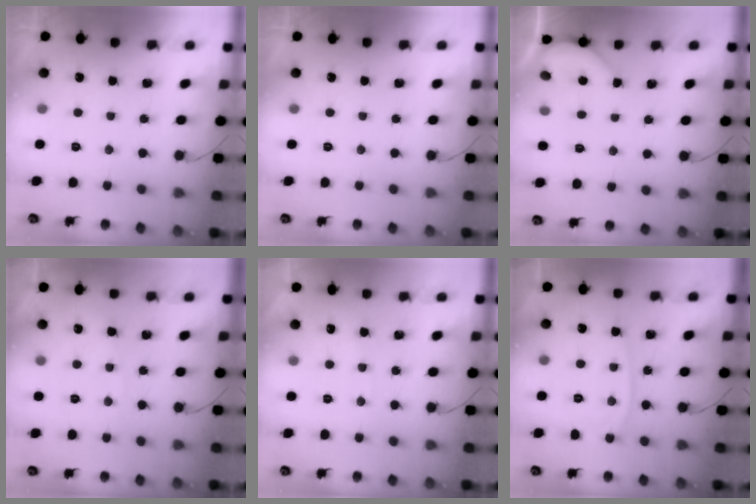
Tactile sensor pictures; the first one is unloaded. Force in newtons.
{"total": 0.0}
{"total": 2.5, "press": 2.4, "slide": 0.3}
{"total": 2.9, "press": 2.9, "slide": 0.4}
{"total": 2.4, "press": 2.3, "slide": 0.3}
{"total": 7.3, "press": 7.2, "slide": 0.9}